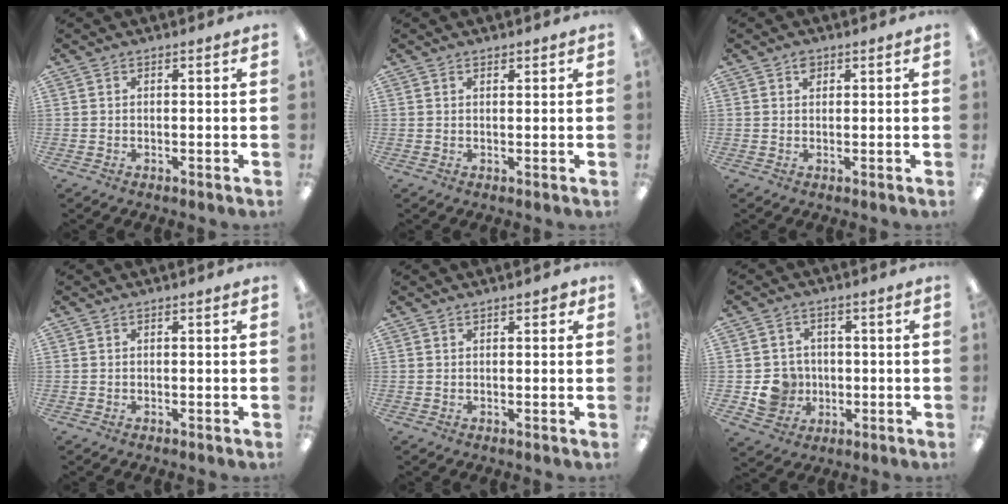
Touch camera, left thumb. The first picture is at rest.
{"total": 0.9, "force": [0.7, 0.5, 0.2], "torque": [-0.004, 0.000, 0.014]}
{"total": 1.7, "force": [1.1, 1.1, 0.7], "torque": [-0.008, -0.002, 0.018]}
{"total": 0.0}
{"total": 1.4, "force": [0.8, 0.7, 0.9], "torque": [-0.010, 0.000, 0.012]}
{"total": 7.6, "force": [-1.1, 7.2, 1.9], "torque": [-0.042, 0.012, -0.011]}